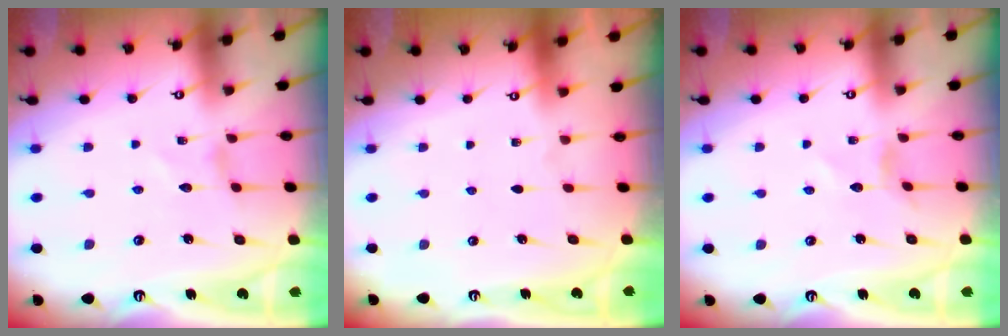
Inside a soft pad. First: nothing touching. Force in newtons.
{"total": 0.0}
{"total": 1.3, "press": 1.2, "slide": 0.2}